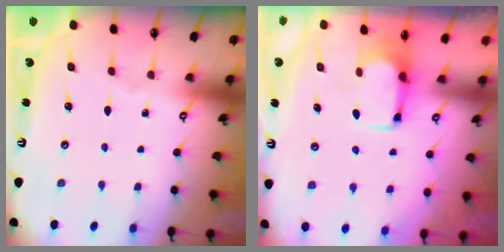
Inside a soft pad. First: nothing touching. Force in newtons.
{"total": 1.8, "press": 1.6, "slide": 0.7}